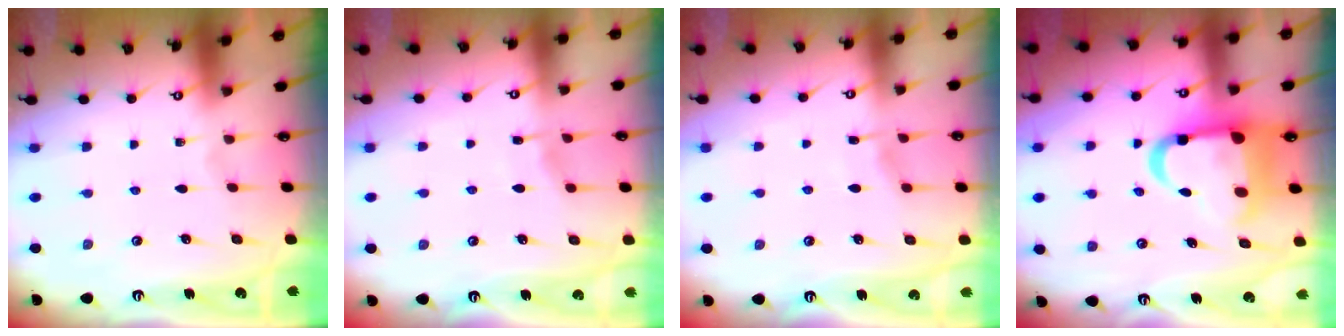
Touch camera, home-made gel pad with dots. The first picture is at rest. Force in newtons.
{"total": 3.5, "press": 3.5, "slide": 0.4}
{"total": 3.7, "press": 3.7, "slide": 0.3}
{"total": 15.1, "press": 14.9, "slide": 2.5}